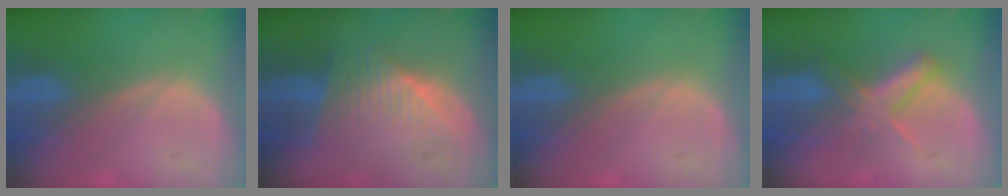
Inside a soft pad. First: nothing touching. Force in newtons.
{"total": 7.9, "press": 7.0, "slide": 3.6}
{"total": 0.0}
{"total": 5.4, "press": 4.9, "slide": 2.2}